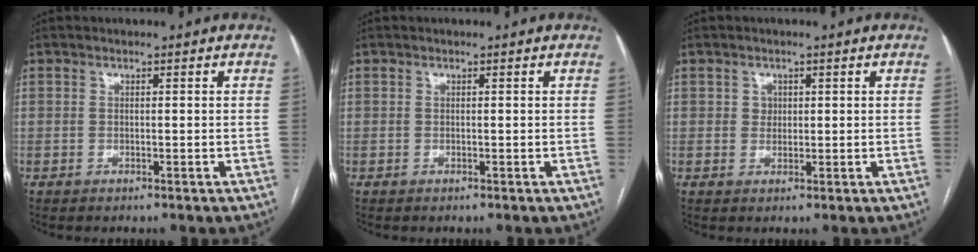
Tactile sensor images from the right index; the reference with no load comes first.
{"total": 0.0}
{"total": 1.6, "force": [0.5, 1.4, 0.5], "torque": [-0.005, 0.000, 0.007]}